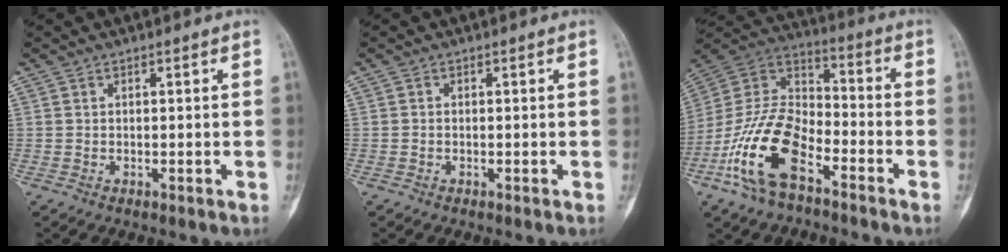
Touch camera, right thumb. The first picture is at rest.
{"total": 0.0}
{"total": 17.5, "force": [-8.9, 8.7, 12.4], "torque": [-0.234, 0.057, -0.180]}